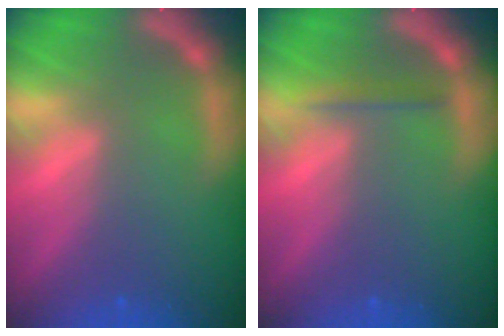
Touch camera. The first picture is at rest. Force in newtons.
{"total": 1.4}